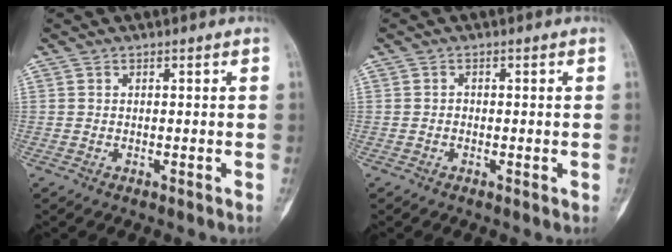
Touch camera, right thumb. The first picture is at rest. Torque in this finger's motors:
{"motor_torque": [0.06, -0.04, -0.18, -0.17, 0.02]}